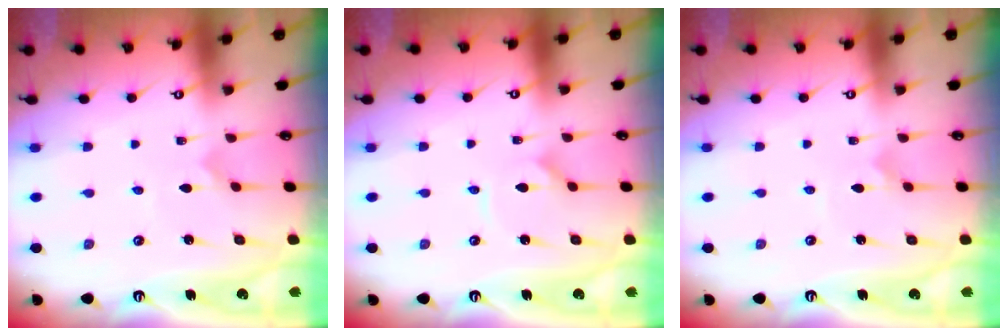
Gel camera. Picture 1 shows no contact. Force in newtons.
{"total": 1.5, "press": 1.5, "slide": 0.0}
{"total": 1.3, "press": 1.3, "slide": 0.1}